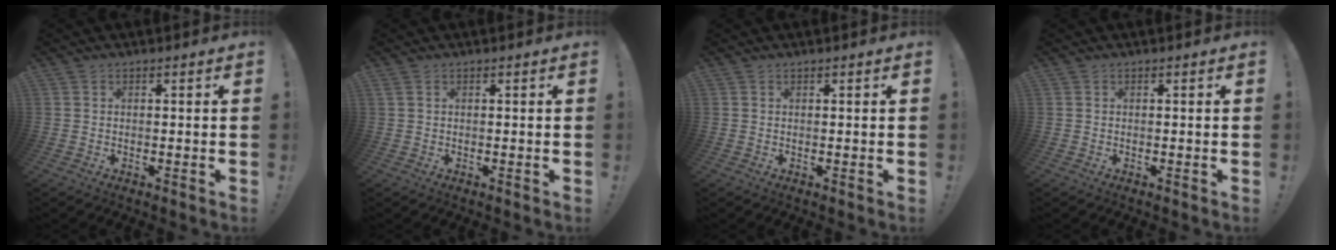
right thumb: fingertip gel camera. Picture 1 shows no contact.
{"total": 0.8, "force": [0.4, 0.3, 0.6], "torque": [-0.019, 0.004, 0.009]}
{"total": 0.0}
{"total": 0.0}